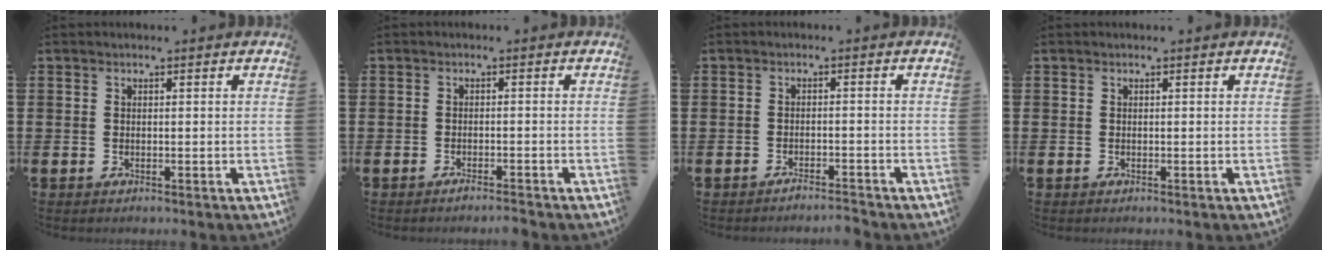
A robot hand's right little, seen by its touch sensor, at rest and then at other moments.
{"total": 1.2, "force": [-1.2, 0.0, 0.5], "torque": [-0.008, -0.001, -0.022]}
{"total": 1.8, "force": [-1.8, -0.1, 0.2], "torque": [-0.005, 0.003, -0.035]}
{"total": 0.0}